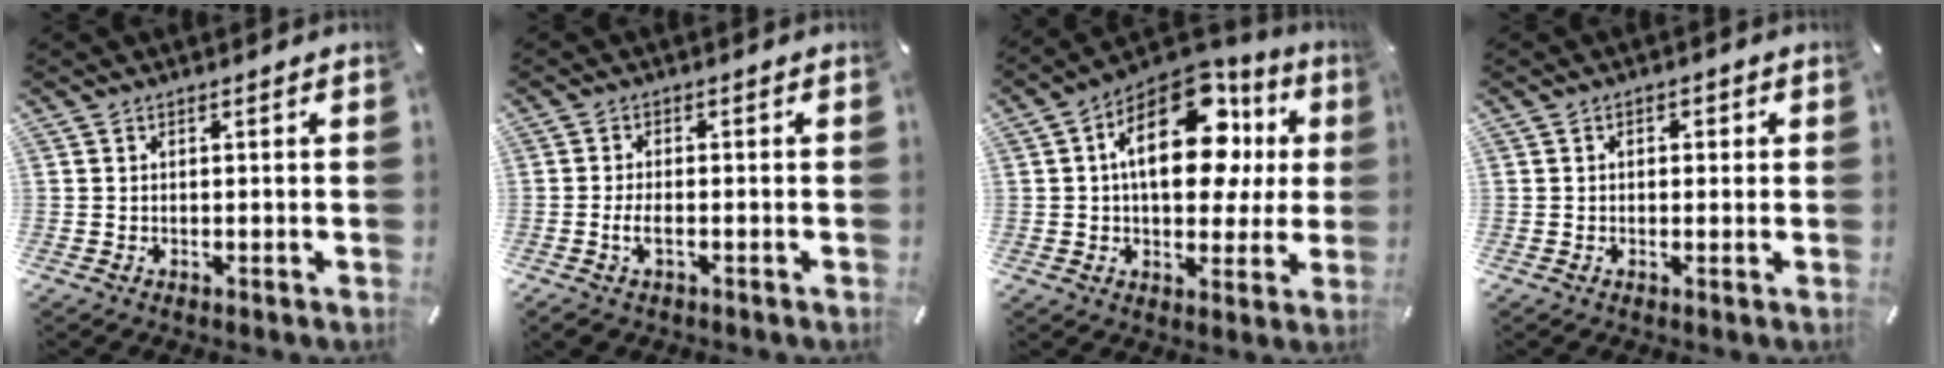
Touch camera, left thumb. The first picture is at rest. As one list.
[{"total": 3.5, "force": [-1.3, 1.8, 2.8], "torque": [-0.061, 0.002, -0.025]}, {"total": 21.2, "force": [6.6, 12.0, 16.2], "torque": [-0.246, -0.035, 0.108]}, {"total": 1.5, "force": [-0.2, 1.2, 0.9], "torque": [-0.010, 0.004, -0.008]}]